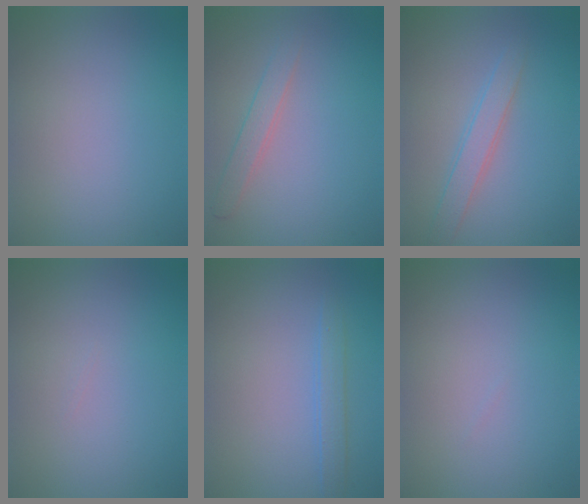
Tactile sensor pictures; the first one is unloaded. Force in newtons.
{"total": 1.7, "press": 1.7, "slide": 0.1}
{"total": 2.3, "press": 2.3, "slide": 0.1}
{"total": 0.0}
{"total": 1.6, "press": 1.6, "slide": 0.0}
{"total": 0.0}